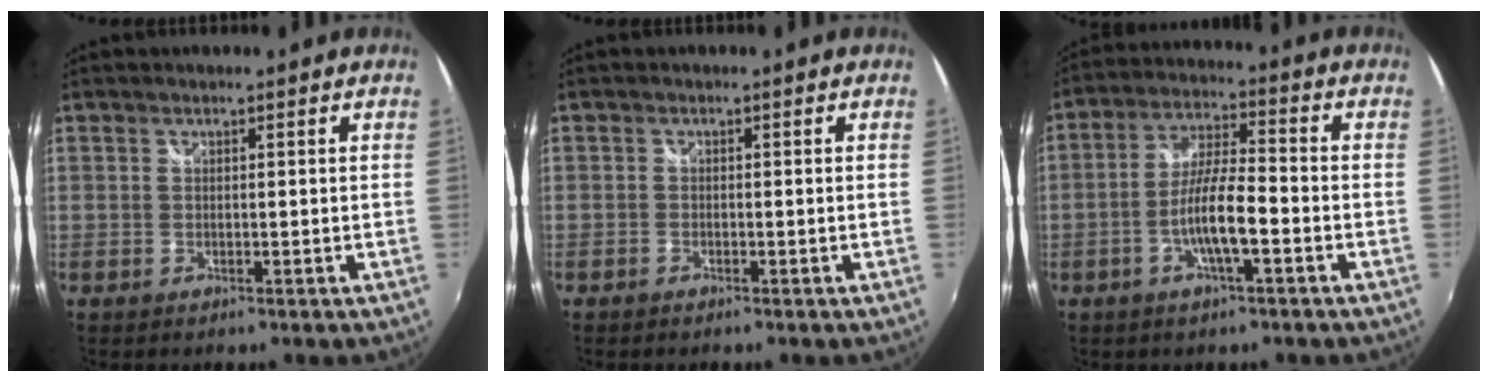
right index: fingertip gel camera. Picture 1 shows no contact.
{"total": 0.7, "force": [-0.6, 0.3, 0.0], "torque": [-0.003, -0.003, -0.015]}
{"total": 8.7, "force": [-3.3, 1.4, 8.0], "torque": [-0.157, 0.002, -0.060]}